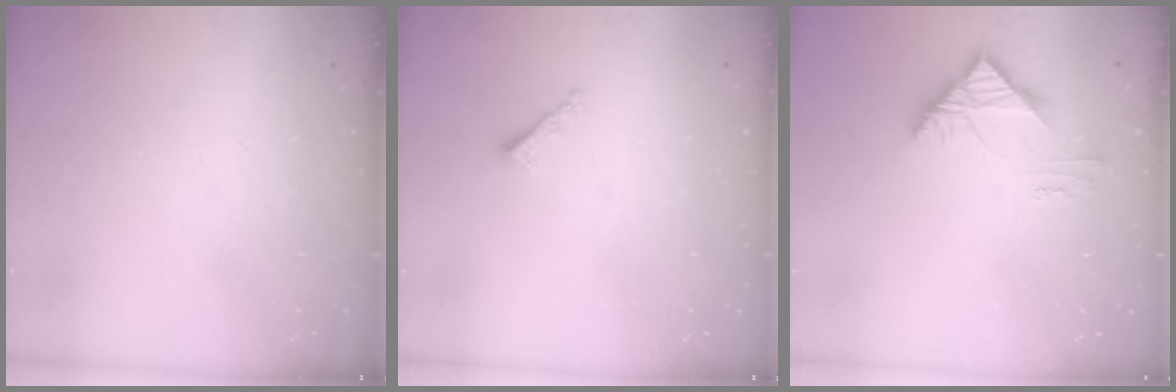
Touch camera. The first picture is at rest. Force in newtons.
{"total": 1.0, "press": 0.9, "slide": 0.4}
{"total": 4.3, "press": 4.3, "slide": 0.5}